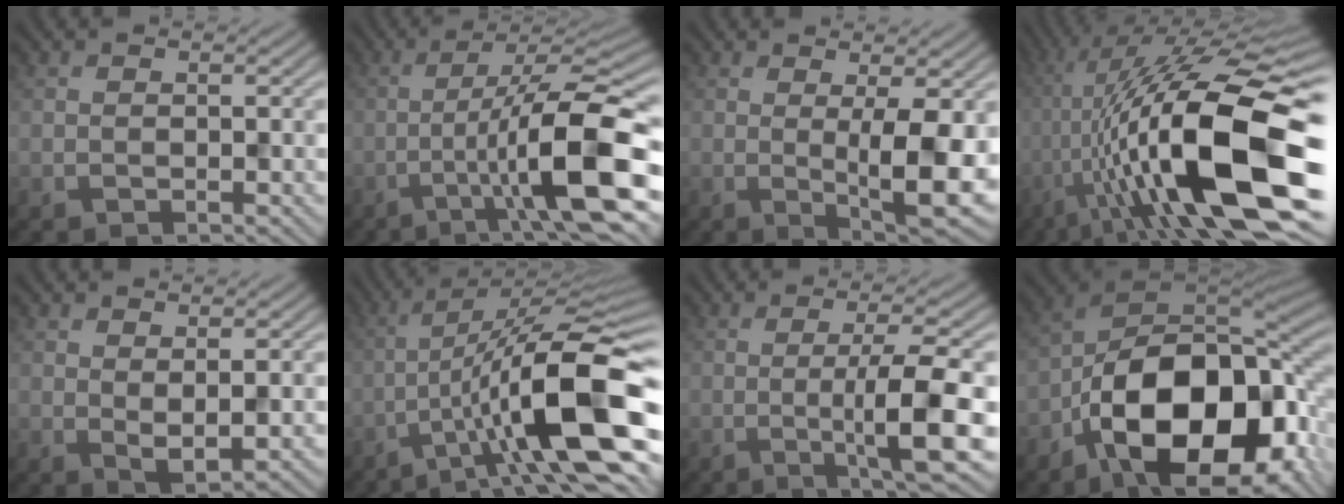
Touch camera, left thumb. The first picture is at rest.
{"total": 12.8, "force": [-4.2, 2.1, 11.9], "torque": [-0.182, 0.013, -0.075]}
{"total": 7.7, "force": [0.0, 1.7, 7.5], "torque": [-0.117, -0.005, 0.003]}
{"total": 20.3, "force": [-3.9, 5.8, 19.1], "torque": [-0.334, 0.015, -0.060]}
{"total": 2.4, "force": [1.0, 0.8, 2.0], "torque": [-0.043, -0.009, 0.023]}
{"total": 16.8, "force": [-5.7, 4.0, 15.2], "torque": [-0.237, 0.009, -0.090]}
{"total": 8.3, "force": [-1.7, 1.1, 8.1], "torque": [-0.132, 0.009, -0.030]}
{"total": 20.8, "force": [-8.1, 11.7, 15.2], "torque": [-0.256, -0.045, -0.121]}